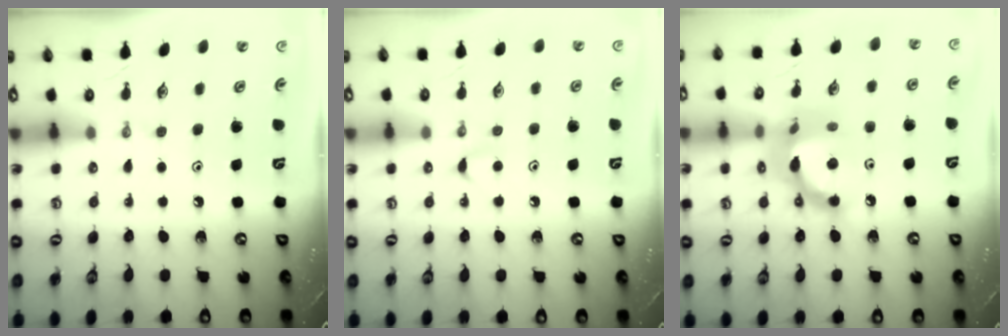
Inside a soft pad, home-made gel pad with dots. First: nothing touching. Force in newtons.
{"total": 3.7, "press": 3.6, "slide": 0.5}
{"total": 14.4, "press": 14.4, "slide": 1.1}